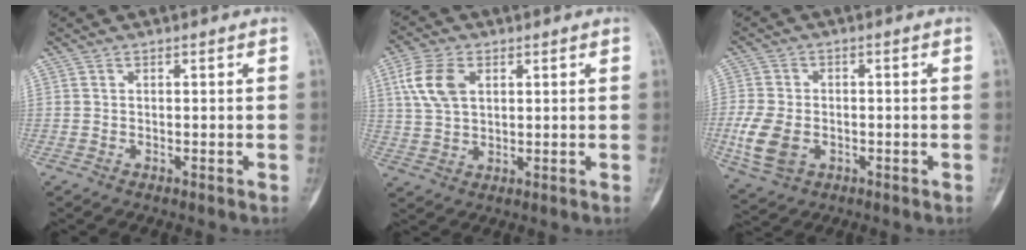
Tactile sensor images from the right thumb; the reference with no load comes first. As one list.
[{"total": 8.5, "force": [2.8, 5.3, 6.0], "torque": [-0.122, 0.002, 0.056]}, {"total": 9.1, "force": [-2.3, 6.4, 6.1], "torque": [-0.127, 0.000, -0.039]}]